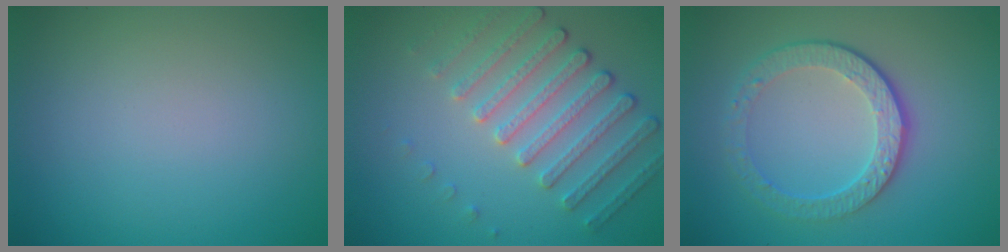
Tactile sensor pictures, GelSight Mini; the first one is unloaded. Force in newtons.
{"total": 4.4, "press": 3.7, "slide": 2.4}
{"total": 4.7, "press": 3.4, "slide": 3.3}